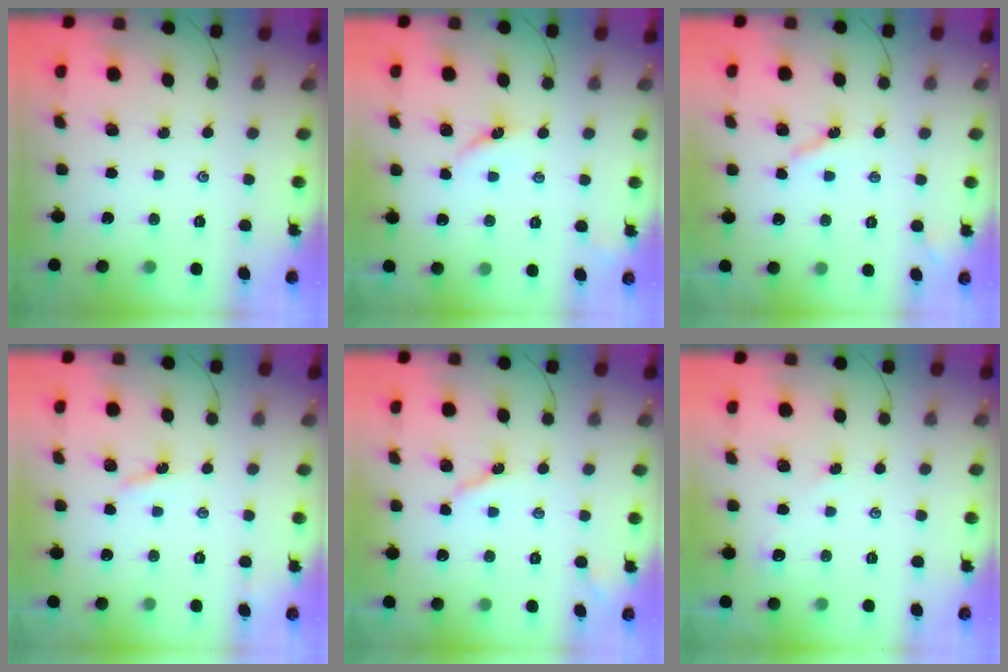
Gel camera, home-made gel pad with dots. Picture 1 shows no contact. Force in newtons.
{"total": 4.0, "press": 4.0, "slide": 0.5}
{"total": 3.4, "press": 3.4, "slide": 0.6}
{"total": 3.2, "press": 3.1, "slide": 0.4}
{"total": 4.4, "press": 4.3, "slide": 0.6}
{"total": 2.3, "press": 2.3, "slide": 0.3}